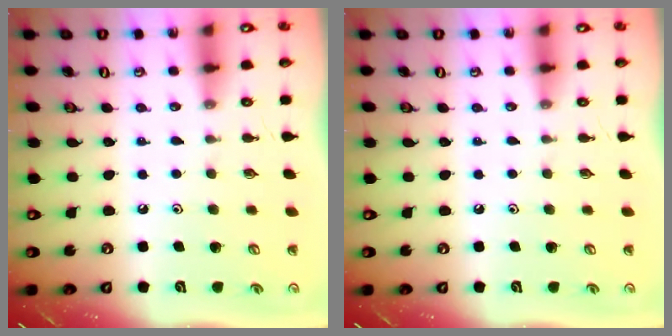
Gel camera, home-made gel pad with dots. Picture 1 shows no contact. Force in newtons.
{"total": 0.0}